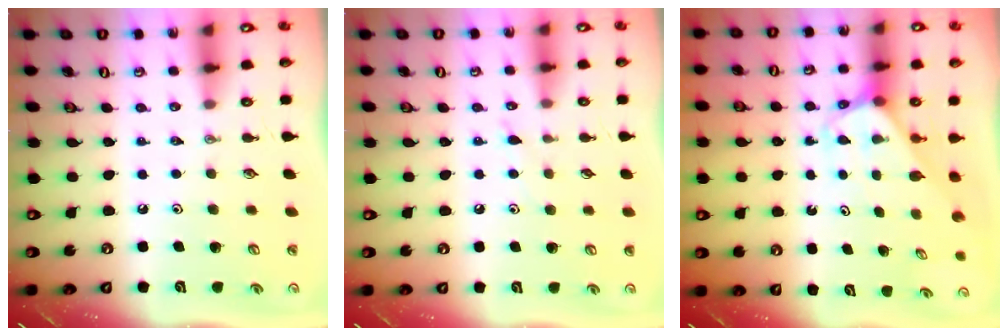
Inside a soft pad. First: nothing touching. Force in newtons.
{"total": 6.1, "press": 6.1, "slide": 0.7}
{"total": 2.8, "press": 2.8, "slide": 0.1}